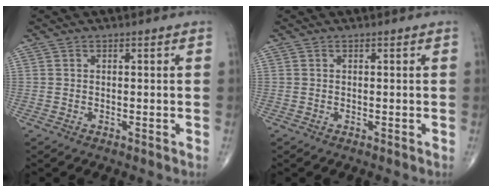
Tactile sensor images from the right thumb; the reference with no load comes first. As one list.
[{"total": 0.0}]